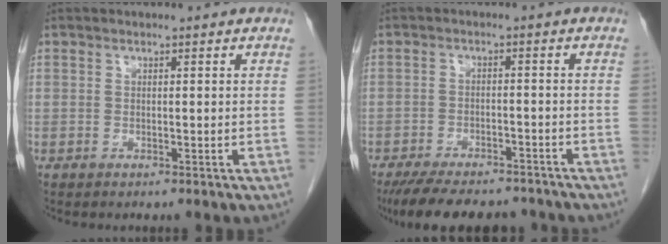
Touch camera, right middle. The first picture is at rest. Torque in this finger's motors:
{"motor_torque": [1.03, -0.88, 0.16, 0.06]}